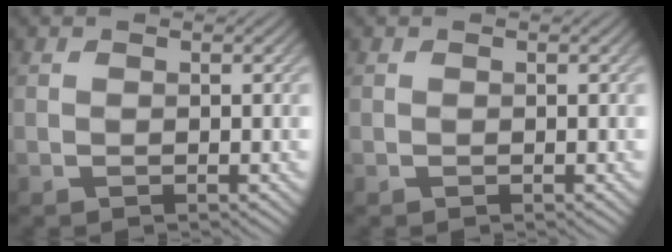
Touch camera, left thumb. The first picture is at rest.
{"total": 0.0}